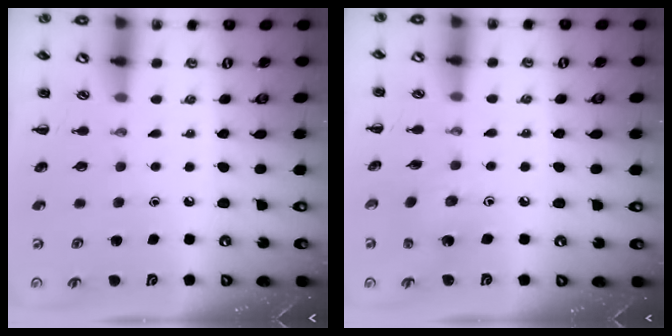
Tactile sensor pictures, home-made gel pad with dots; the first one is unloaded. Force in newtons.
{"total": 1.7, "press": 1.7, "slide": 0.5}